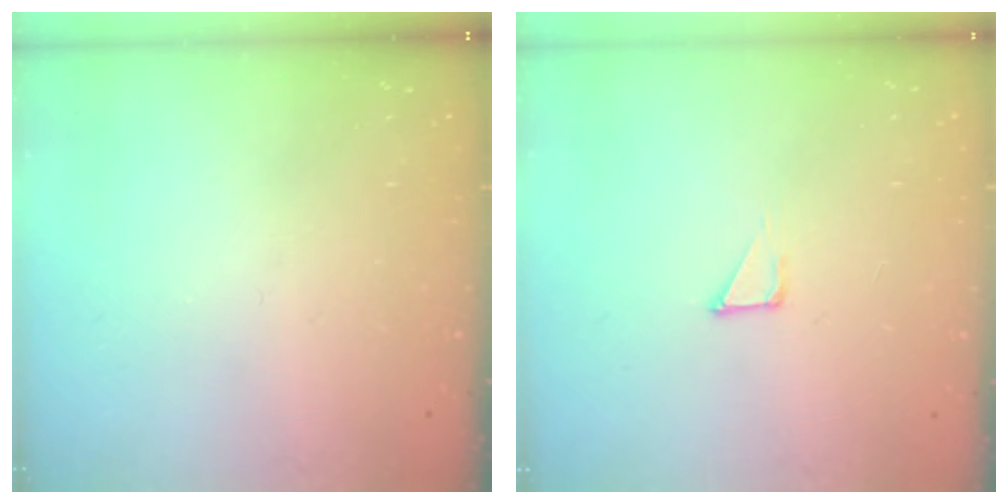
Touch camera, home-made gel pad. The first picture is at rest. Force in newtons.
{"total": 2.7, "press": 2.7, "slide": 0.3}